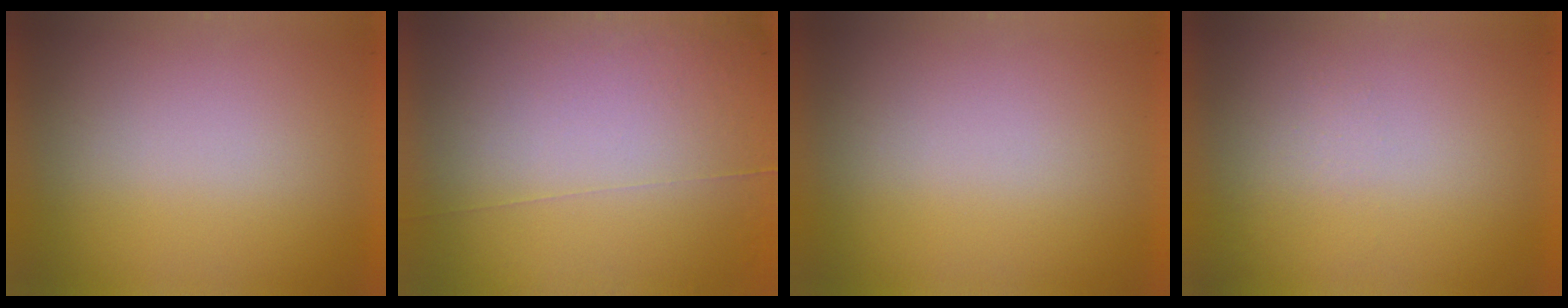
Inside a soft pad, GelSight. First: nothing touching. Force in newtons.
{"total": 4.4}
{"total": 0.0}
{"total": 1.3}